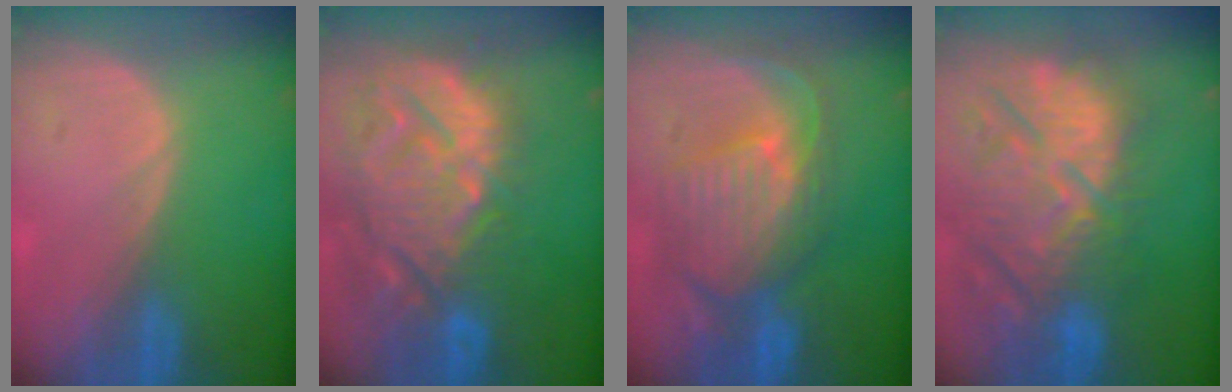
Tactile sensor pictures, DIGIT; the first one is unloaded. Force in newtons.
{"total": 14.5, "press": 12.4, "slide": 7.5}
{"total": 10.8, "press": 9.5, "slide": 5.2}
{"total": 13.9, "press": 12.6, "slide": 5.9}